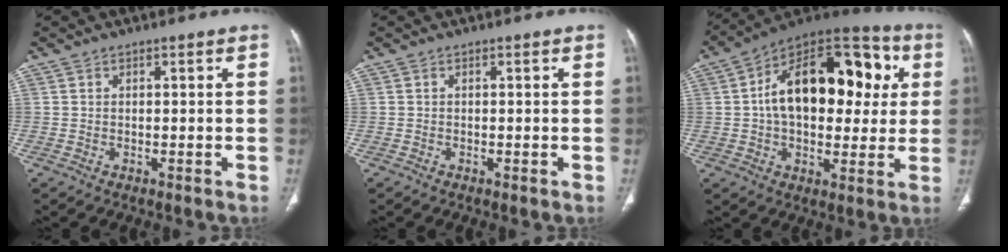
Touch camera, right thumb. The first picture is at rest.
{"total": 0.0}
{"total": 25.1, "force": [3.9, 14.8, 19.9], "torque": [-0.267, 0.030, 0.050]}